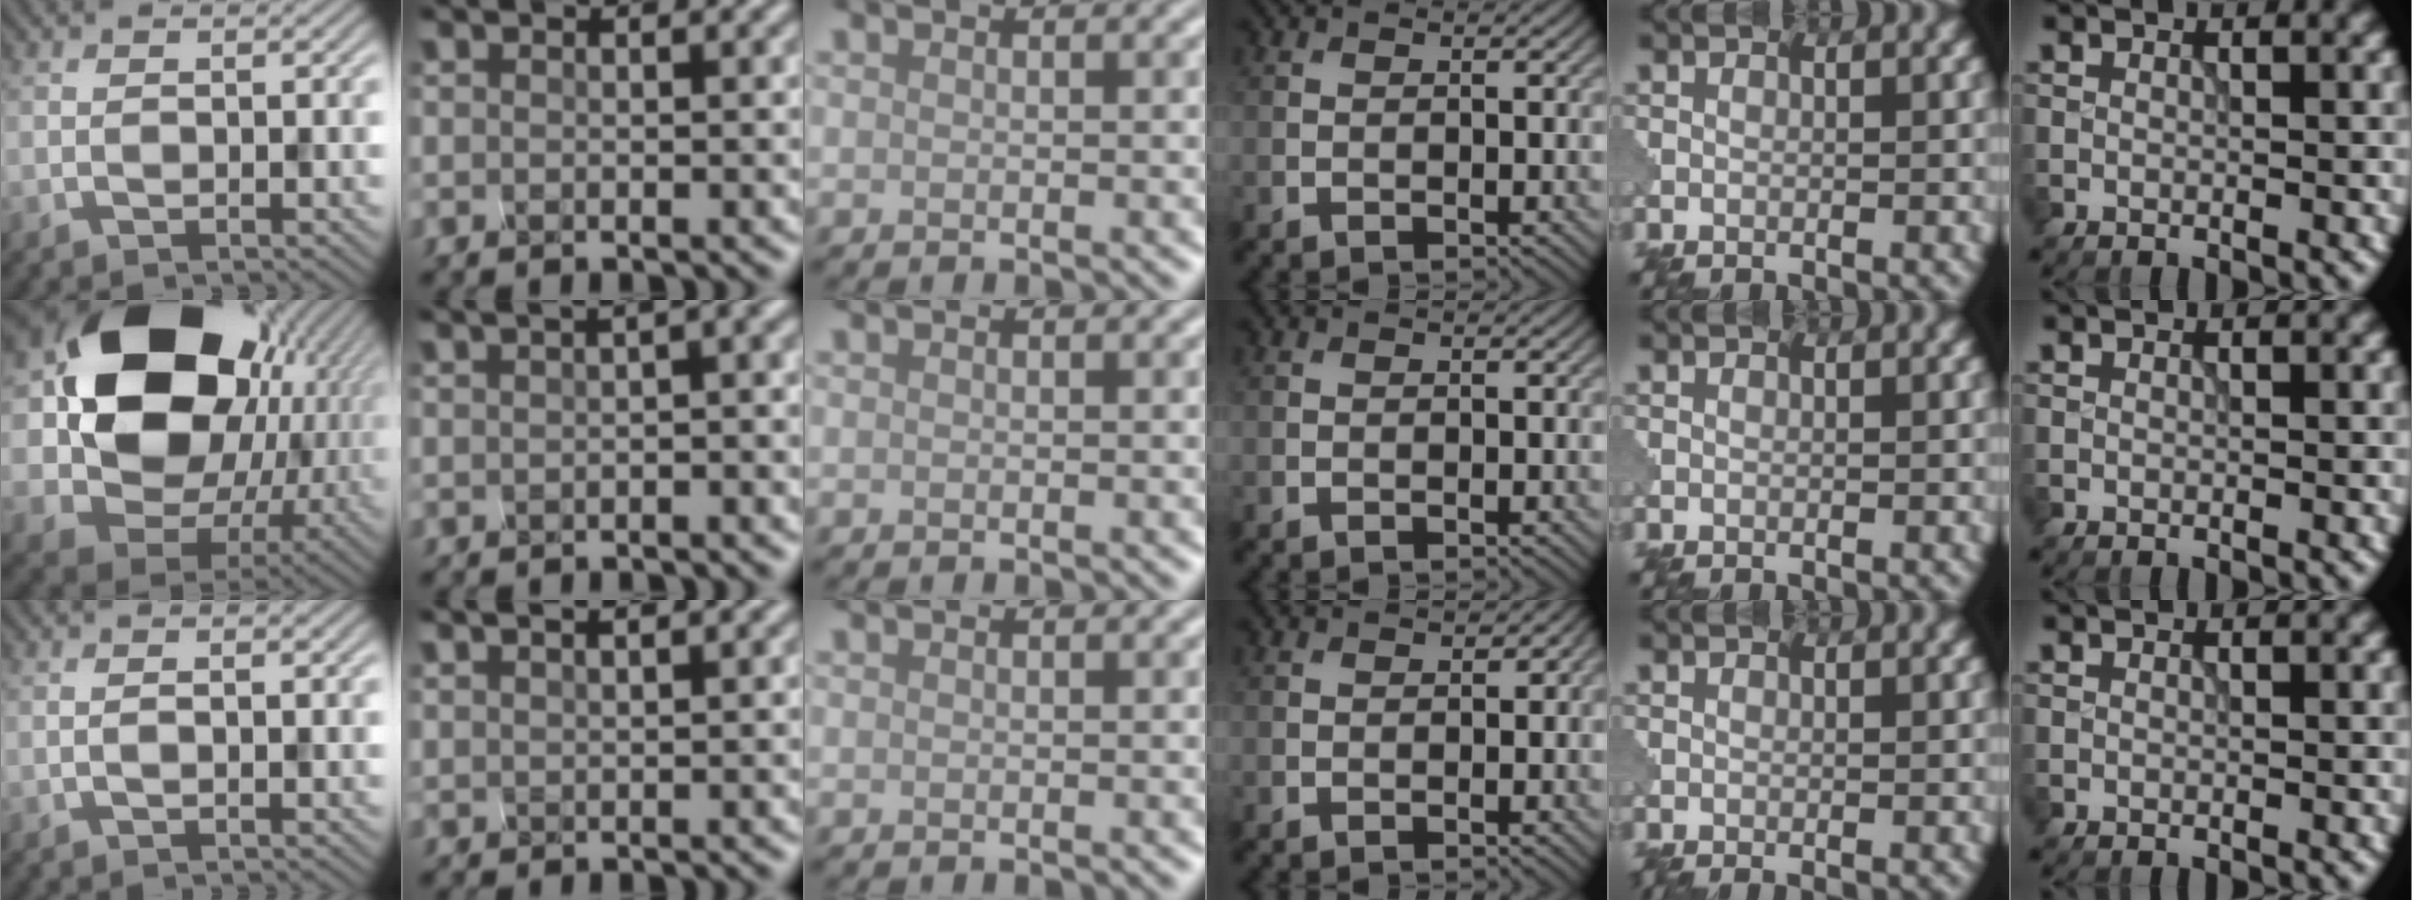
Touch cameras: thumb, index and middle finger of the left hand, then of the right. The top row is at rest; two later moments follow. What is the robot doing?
{"motion": "squeeze", "object": "hand grip exerciser"}